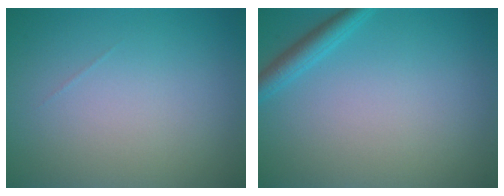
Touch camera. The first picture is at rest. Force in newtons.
{"total": 2.0, "press": 2.0, "slide": 0.2}